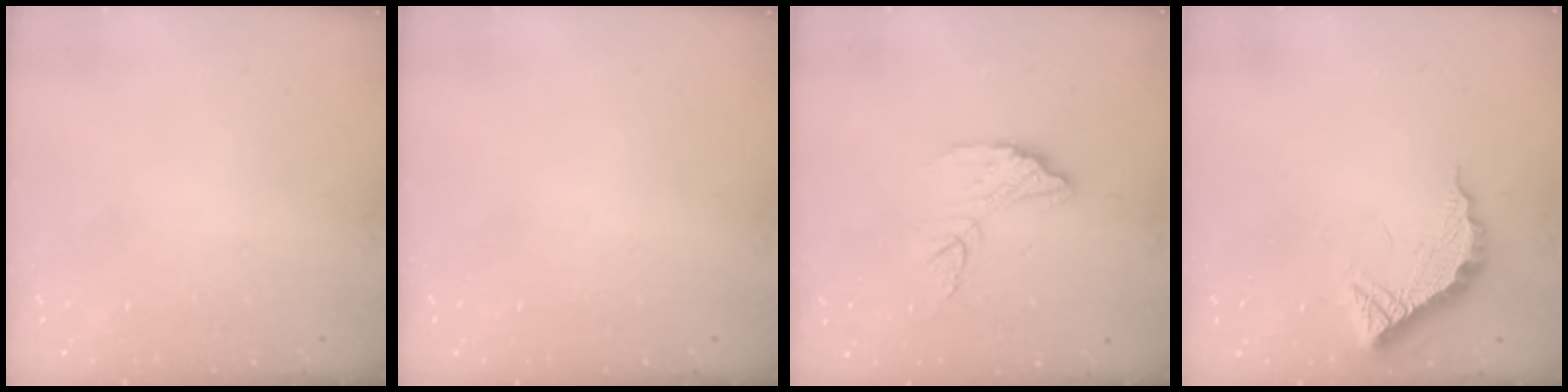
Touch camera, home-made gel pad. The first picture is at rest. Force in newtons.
{"total": 0.0}
{"total": 9.5, "press": 9.5, "slide": 0.6}
{"total": 14.3, "press": 14.2, "slide": 1.0}